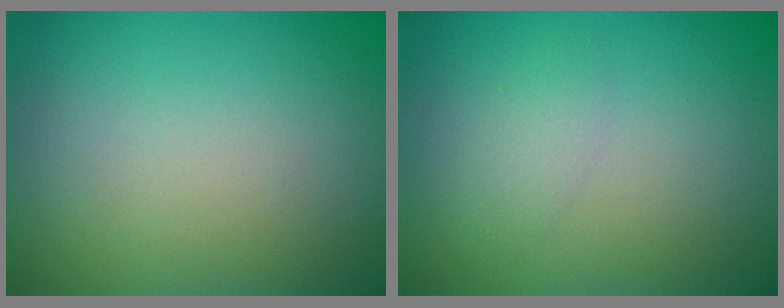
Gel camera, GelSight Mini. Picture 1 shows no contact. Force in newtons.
{"total": 1.3, "press": 1.3, "slide": 0.1}